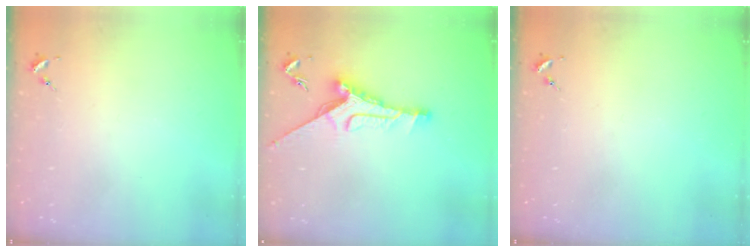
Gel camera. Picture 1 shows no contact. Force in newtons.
{"total": 11.1, "press": 11.1, "slide": 0.8}
{"total": 0.0}